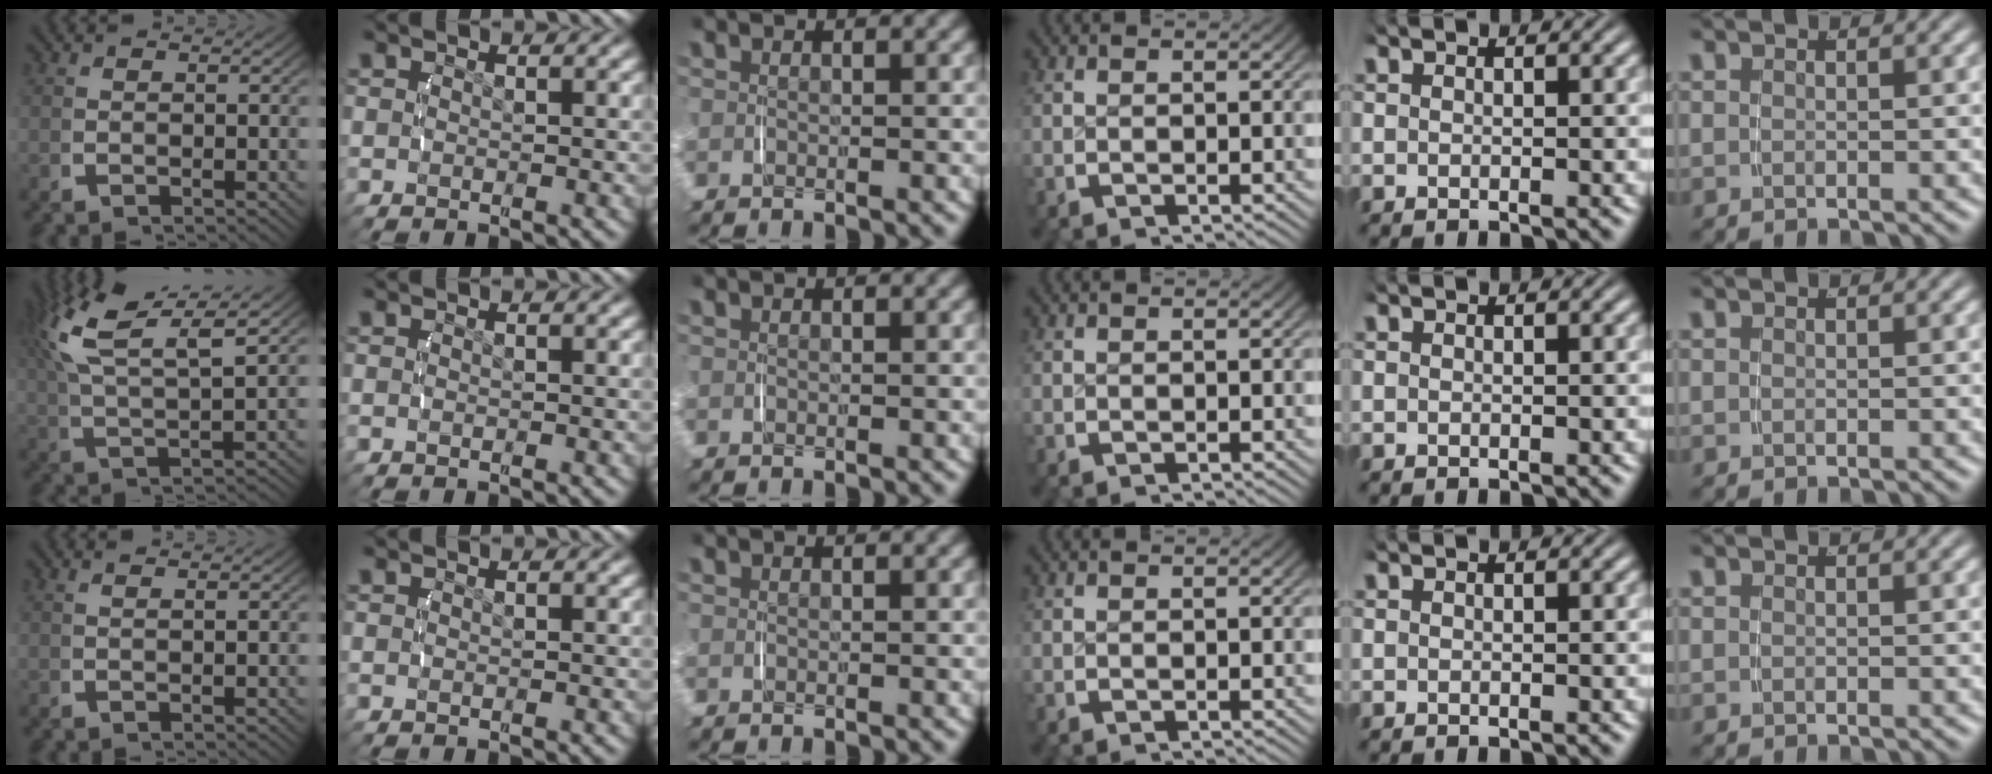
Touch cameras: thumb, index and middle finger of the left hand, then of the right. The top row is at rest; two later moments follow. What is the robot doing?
{"motion": "lift_and_place", "object": "phone"}